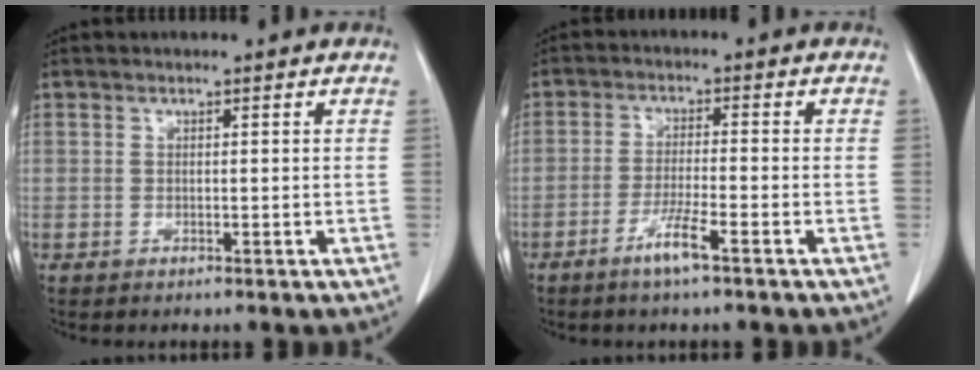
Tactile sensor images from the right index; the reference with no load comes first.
{"total": 4.8, "force": [-3.0, -0.2, 3.7], "torque": [-0.073, -0.006, -0.059]}